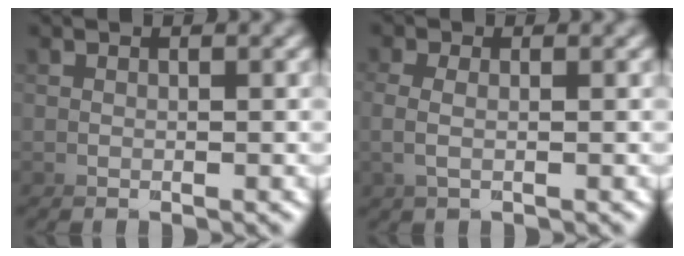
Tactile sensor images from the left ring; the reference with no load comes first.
{"total": 3.6, "force": [-0.9, -3.4, -0.7], "torque": [0.009, 0.007, -0.019]}